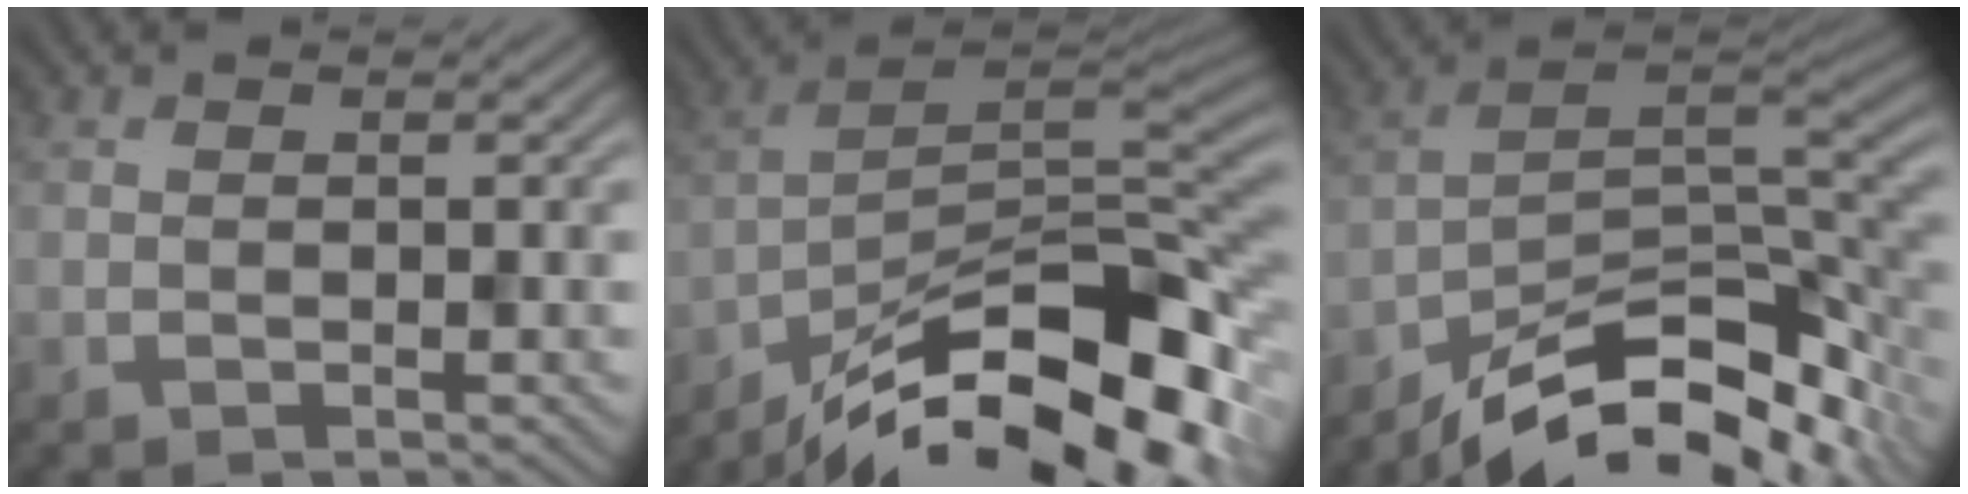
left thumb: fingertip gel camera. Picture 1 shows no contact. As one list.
[{"total": 17.0, "force": [-11.5, 4.7, 11.5], "torque": [-0.195, -0.012, -0.188]}, {"total": 13.5, "force": [-9.5, 4.5, 8.5], "torque": [-0.150, -0.010, -0.155]}]